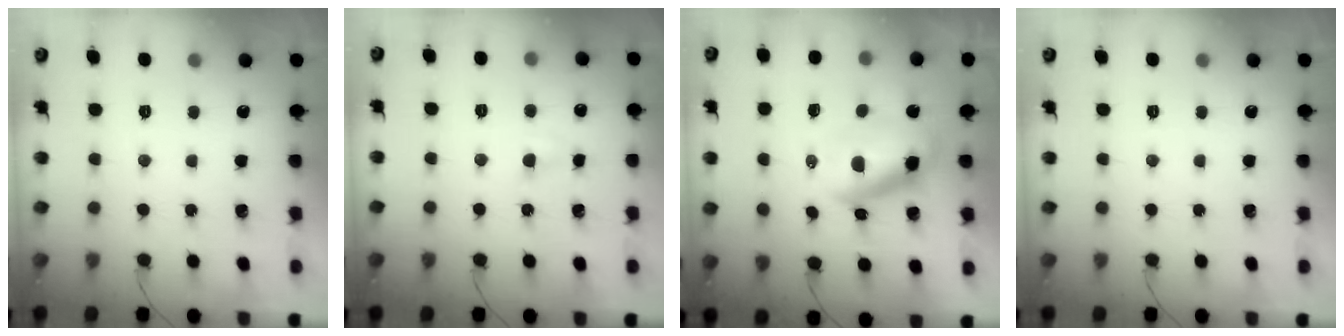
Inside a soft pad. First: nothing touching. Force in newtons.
{"total": 2.8, "press": 2.6, "slide": 1.0}
{"total": 6.2, "press": 6.0, "slide": 1.6}
{"total": 0.0}